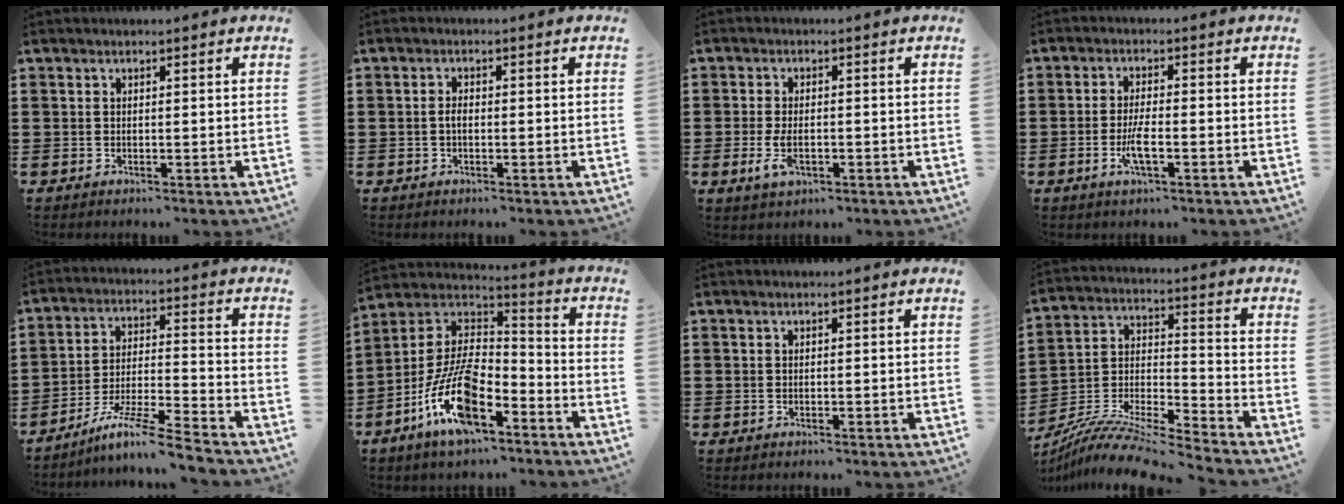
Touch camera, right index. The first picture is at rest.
{"total": 1.5, "force": [-0.3, 0.7, 1.3], "torque": [-0.025, 0.001, -0.005]}
{"total": 3.7, "force": [-1.1, 1.9, 3.0], "torque": [-0.076, -0.007, -0.025]}
{"total": 4.2, "force": [-1.5, 0.9, 3.8], "torque": [-0.077, -0.003, -0.031]}
{"total": 8.8, "force": [-7.3, -0.2, 4.8], "torque": [-0.099, -0.005, -0.147]}
{"total": 13.9, "force": [-7.4, 5.4, 10.5], "torque": [-0.232, 0.005, -0.144]}
{"total": 0.0}
{"total": 9.3, "force": [-8.6, 0.4, 3.4], "torque": [-0.074, -0.001, -0.177]}